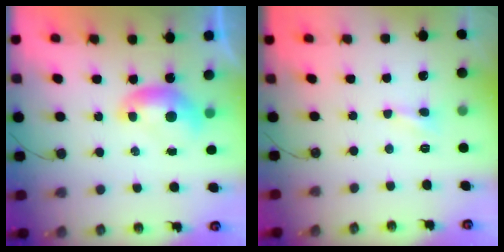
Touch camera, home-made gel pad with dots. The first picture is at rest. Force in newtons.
{"total": 1.2, "press": 1.2, "slide": 0.5}